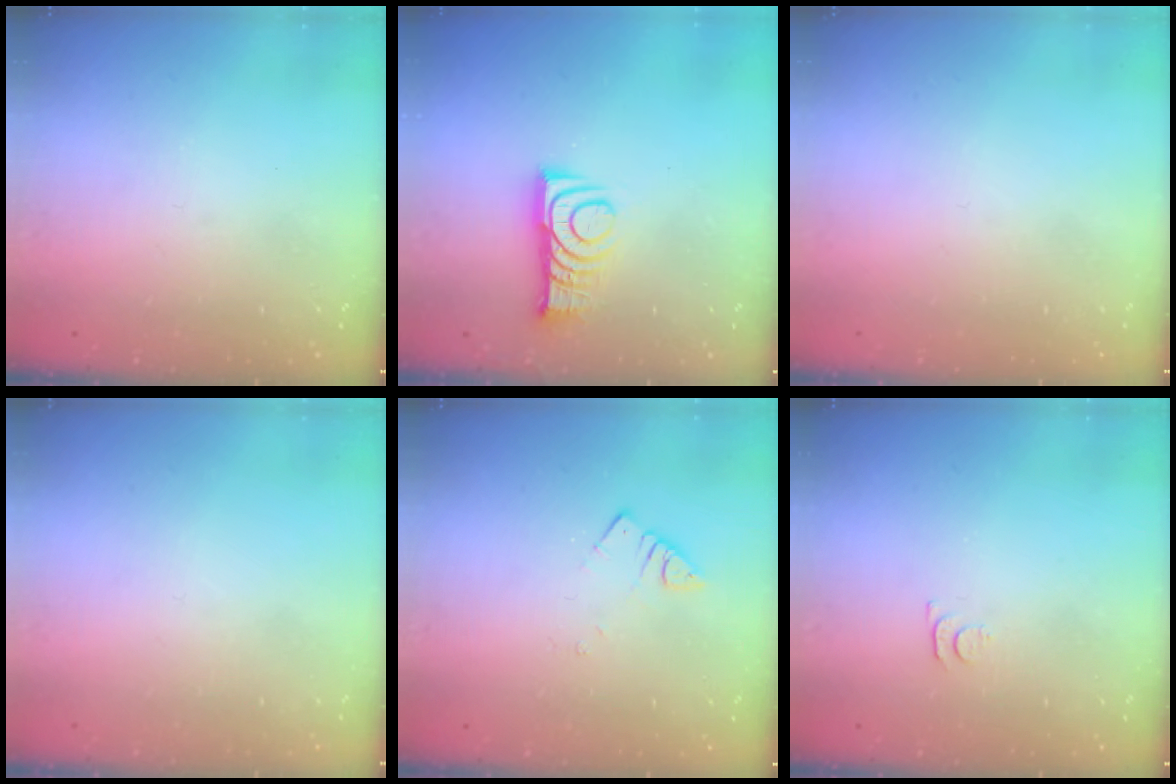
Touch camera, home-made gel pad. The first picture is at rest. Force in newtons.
{"total": 9.3, "press": 9.3, "slide": 0.2}
{"total": 1.5, "press": 1.5, "slide": 0.1}
{"total": 1.5, "press": 1.5, "slide": 0.1}
{"total": 2.5, "press": 2.5, "slide": 0.3}
{"total": 3.4, "press": 3.4, "slide": 0.5}